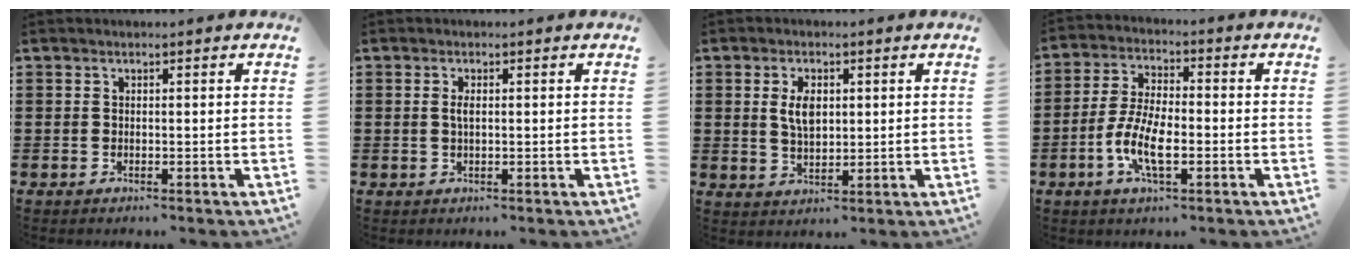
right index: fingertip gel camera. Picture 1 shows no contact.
{"total": 1.4, "force": [0.2, 0.4, 1.3], "torque": [-0.027, 0.003, 0.001]}
{"total": 4.4, "force": [0.9, 2.4, 3.6], "torque": [-0.069, 0.008, 0.013]}
{"total": 8.2, "force": [-2.8, 3.0, 7.1], "torque": [-0.165, -0.013, -0.058]}